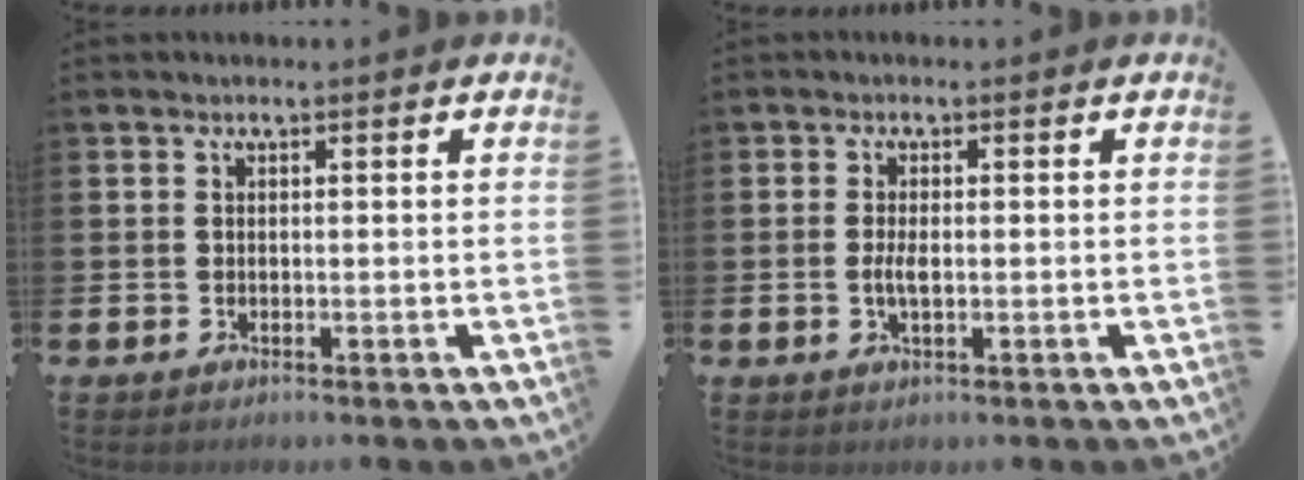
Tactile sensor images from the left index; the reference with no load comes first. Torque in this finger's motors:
{"motor_torque": [0.55, 0.38, 0.03, 0.12]}